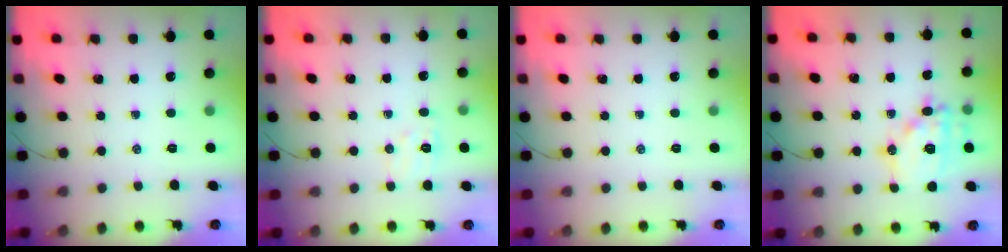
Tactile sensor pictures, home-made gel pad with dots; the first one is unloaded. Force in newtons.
{"total": 7.2, "press": 7.0, "slide": 1.3}
{"total": 0.0}
{"total": 15.0, "press": 14.8, "slide": 2.4}